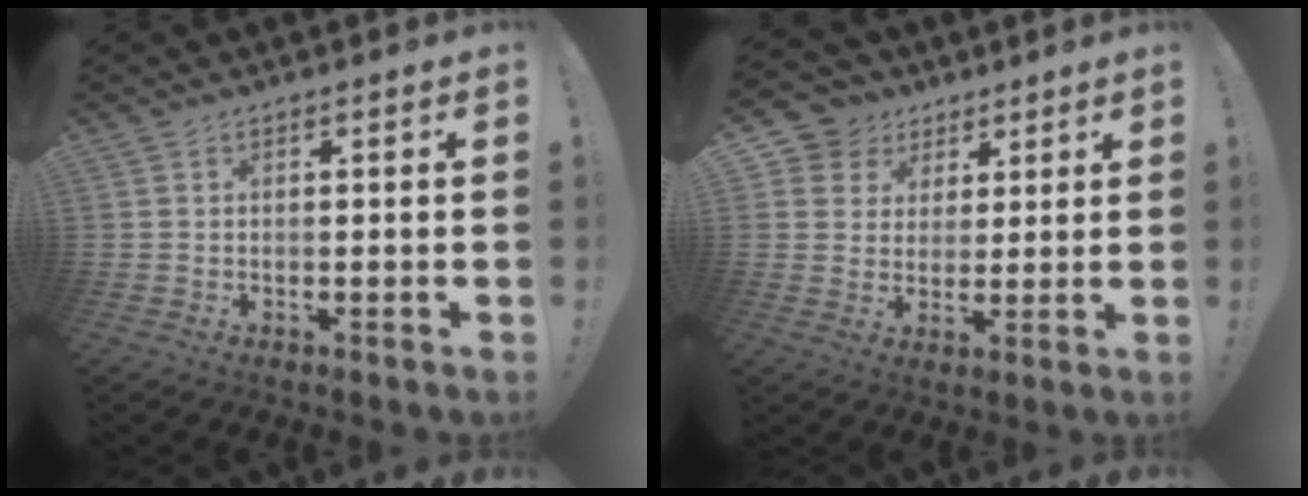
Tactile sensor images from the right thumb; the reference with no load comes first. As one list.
[{"total": 7.9, "force": [3.5, 6.9, 1.3], "torque": [-0.021, -0.020, 0.073]}]